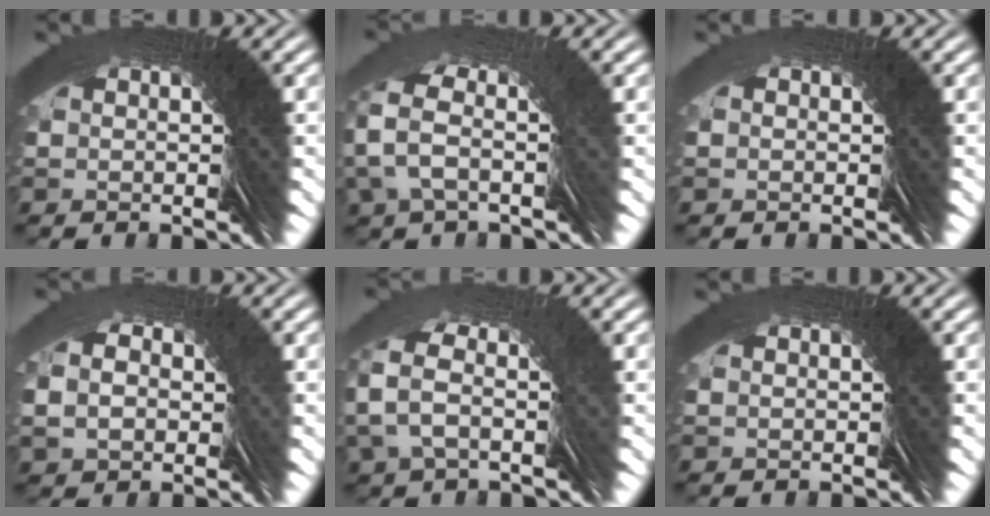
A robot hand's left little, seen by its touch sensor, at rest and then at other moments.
{"total": 3.4, "force": [1.3, -2.2, -2.2], "torque": [0.017, 0.035, 0.011]}
{"total": 0.6, "force": [0.1, 0.6, 0.0], "torque": [-0.003, 0.001, -0.001]}
{"total": 2.4, "force": [0.9, 2.0, 0.8], "torque": [-0.011, 0.016, 0.007]}
{"total": 2.9, "force": [1.0, -1.9, -2.0], "torque": [0.013, 0.031, 0.007]}
{"total": 0.0}